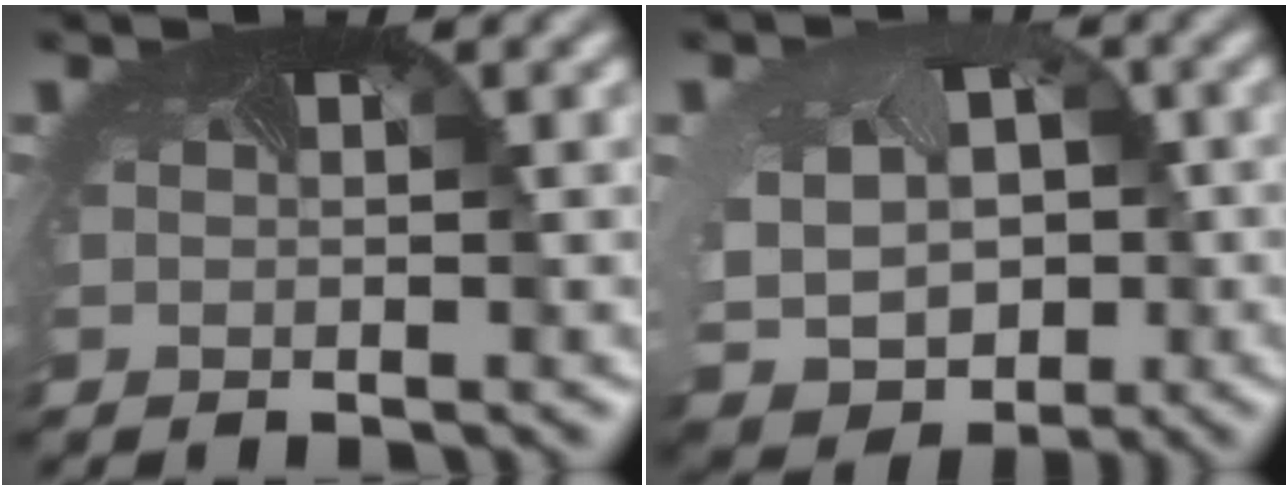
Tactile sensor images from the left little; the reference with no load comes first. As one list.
[{"total": 7.7, "force": [-1.2, 6.5, 3.9], "torque": [-0.088, -0.041, -0.009]}]